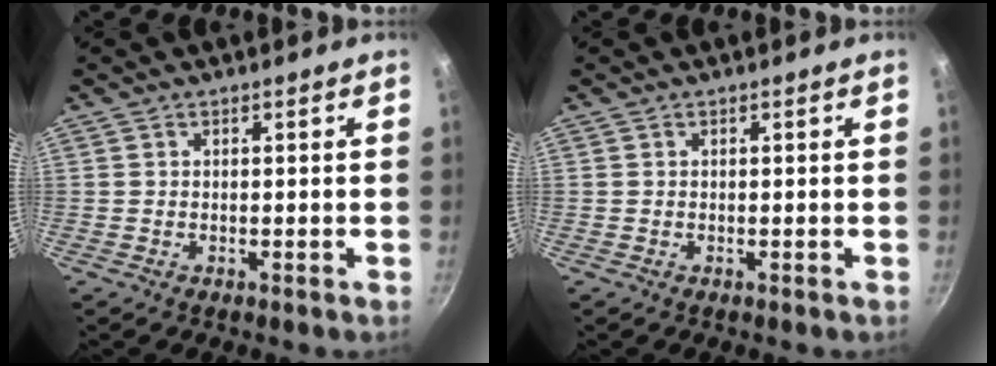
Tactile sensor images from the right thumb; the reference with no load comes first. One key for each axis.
{"total": 0.0}